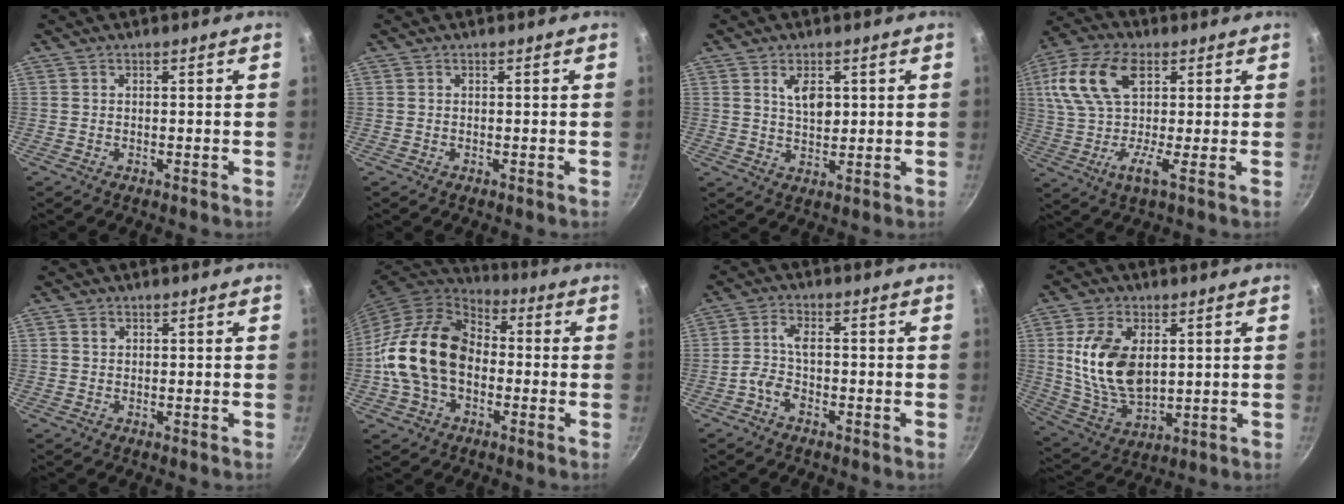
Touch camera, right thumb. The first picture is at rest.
{"total": 0.0}
{"total": 5.1, "force": [1.5, 2.9, 3.8], "torque": [-0.054, -0.011, 0.029]}
{"total": 14.5, "force": [3.8, 7.2, 12.0], "torque": [-0.227, 0.017, 0.049]}
{"total": 1.1, "force": [0.5, 0.9, 0.4], "torque": [-0.005, 0.002, 0.007]}
{"total": 18.6, "force": [-1.6, 13.3, 12.8], "torque": [-0.212, 0.038, -0.041]}
{"total": 4.0, "force": [-1.9, 2.1, 2.8], "torque": [-0.065, 0.019, -0.045]}
{"total": 15.1, "force": [2.8, 9.1, 11.6], "torque": [-0.204, -0.023, 0.063]}